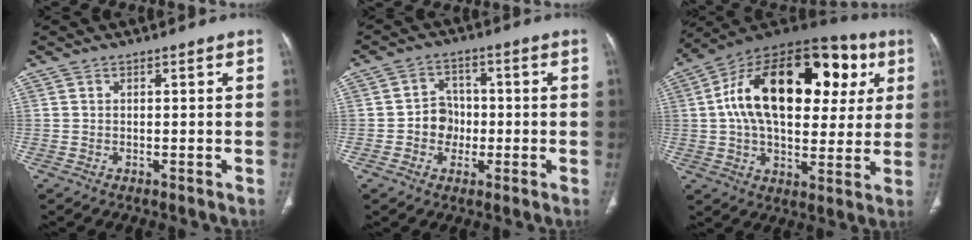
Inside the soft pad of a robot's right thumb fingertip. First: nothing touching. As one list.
[{"total": 5.6, "force": [-1.0, 5.1, 2.2], "torque": [-0.005, 0.016, -0.024]}, {"total": 29.2, "force": [6.9, 16.5, 23.1], "torque": [-0.356, 0.033, 0.104]}]